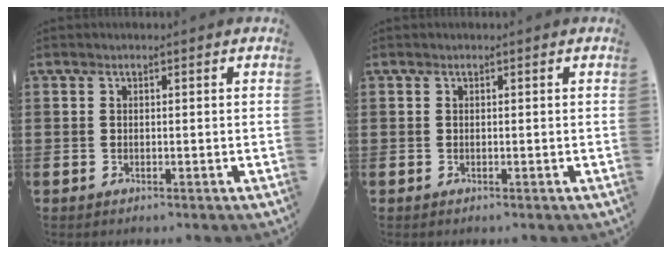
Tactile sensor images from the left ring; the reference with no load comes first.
{"total": 0.0}